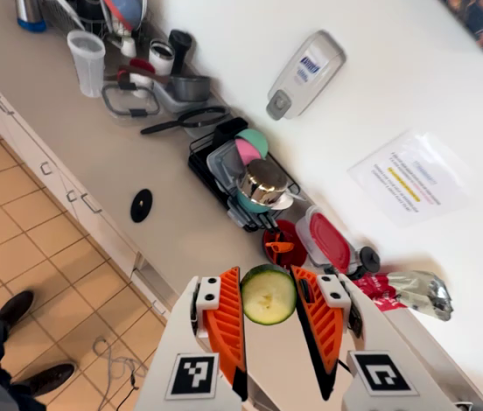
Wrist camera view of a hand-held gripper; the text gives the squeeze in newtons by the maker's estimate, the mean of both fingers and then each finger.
{"total": 8.2, "left": 8.1, "right": 8.3}